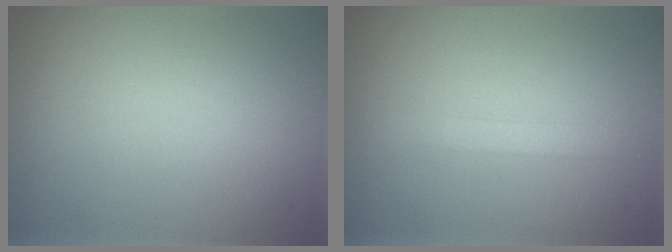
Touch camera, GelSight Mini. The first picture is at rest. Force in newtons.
{"total": 1.2, "press": 1.2, "slide": 0.0}